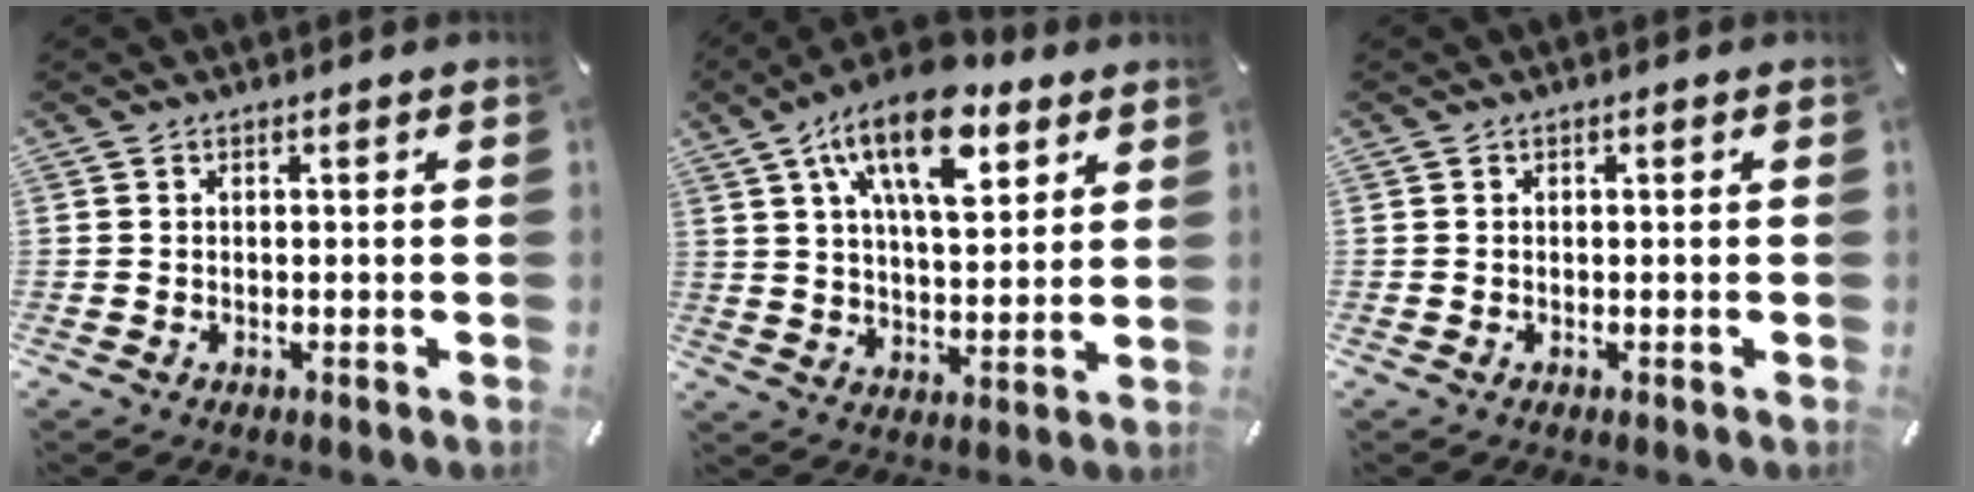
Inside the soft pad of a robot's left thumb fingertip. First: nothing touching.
{"total": 16.7, "force": [9.6, 7.9, 11.3], "torque": [-0.189, -0.031, 0.163]}
{"total": 0.0}